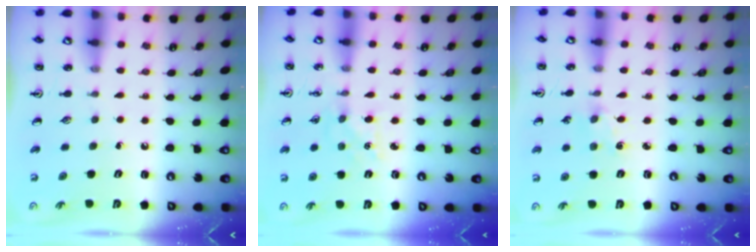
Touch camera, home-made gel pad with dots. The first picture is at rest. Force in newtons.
{"total": 4.8, "press": 4.8, "slide": 0.4}
{"total": 1.4, "press": 1.4, "slide": 0.2}